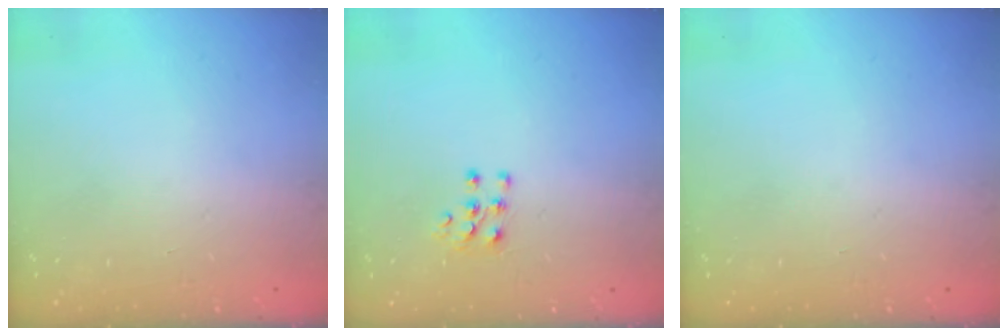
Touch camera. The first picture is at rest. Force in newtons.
{"total": 5.5, "press": 5.4, "slide": 1.1}
{"total": 0.0}